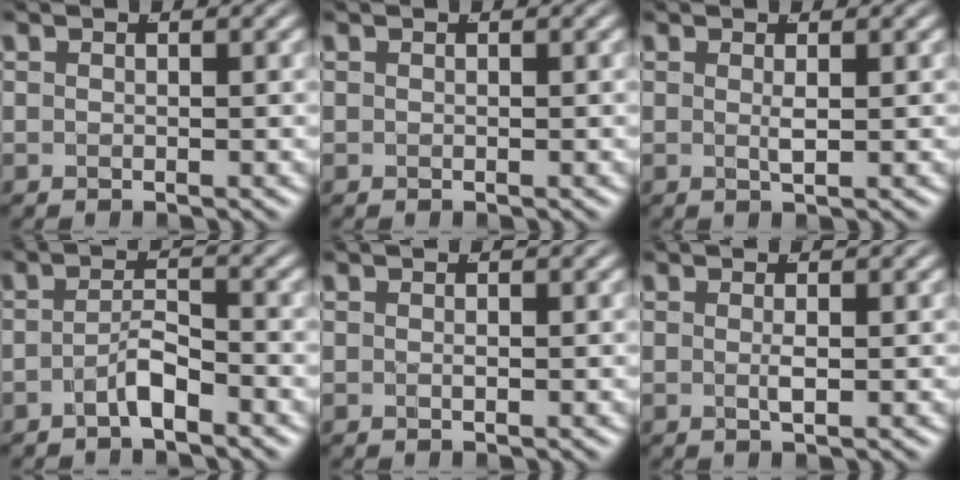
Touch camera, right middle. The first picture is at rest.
{"total": 0.0}
{"total": 1.0, "force": [0.2, -0.5, 0.9], "torque": [-0.017, -0.006, 0.007]}
{"total": 2.4, "force": [-2.1, 0.2, 1.2], "torque": [-0.017, -0.006, -0.037]}
{"total": 0.5, "force": [-0.2, -0.3, 0.3], "torque": [-0.008, -0.005, 0.001]}
{"total": 1.0, "force": [-0.1, -0.4, 0.9], "torque": [-0.016, -0.005, 0.000]}